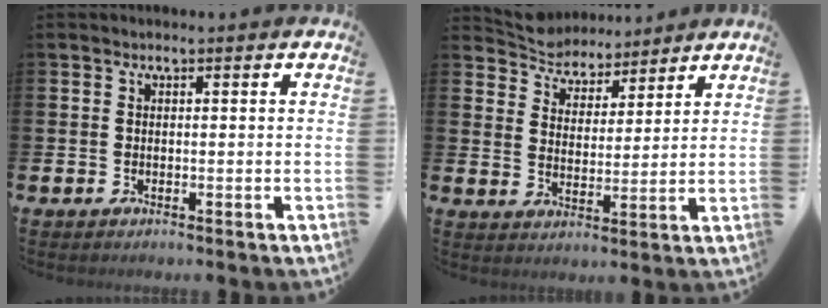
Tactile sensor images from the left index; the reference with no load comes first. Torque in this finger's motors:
{"motor_torque": [1.06, -1.07, 0.07, 0.01]}